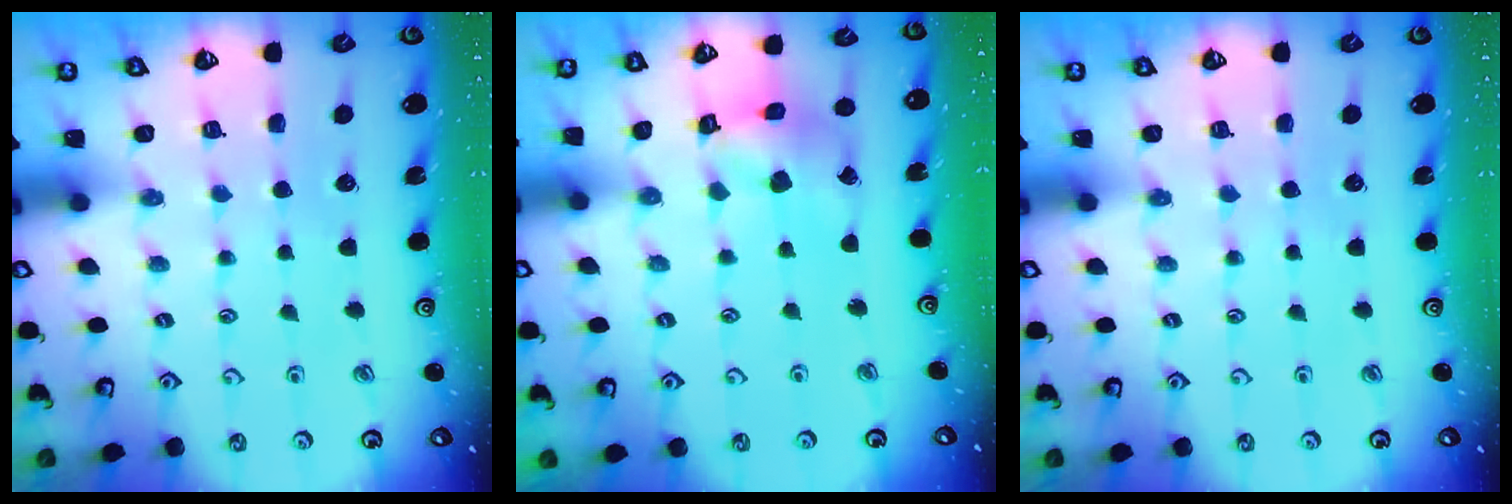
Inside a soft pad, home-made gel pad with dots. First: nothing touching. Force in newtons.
{"total": 10.5, "press": 10.4, "slide": 1.3}
{"total": 0.0}